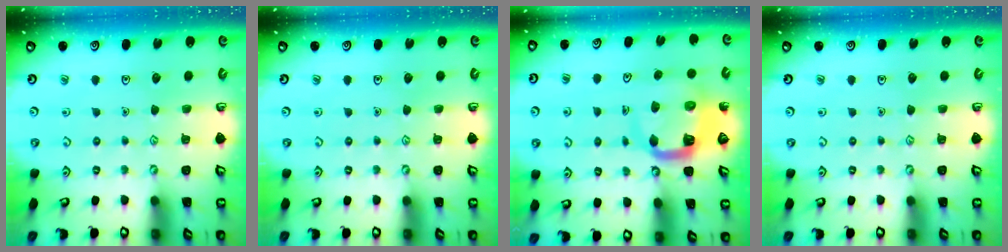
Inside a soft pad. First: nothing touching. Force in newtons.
{"total": 0.0}
{"total": 7.1, "press": 7.0, "slide": 1.0}
{"total": 0.0}